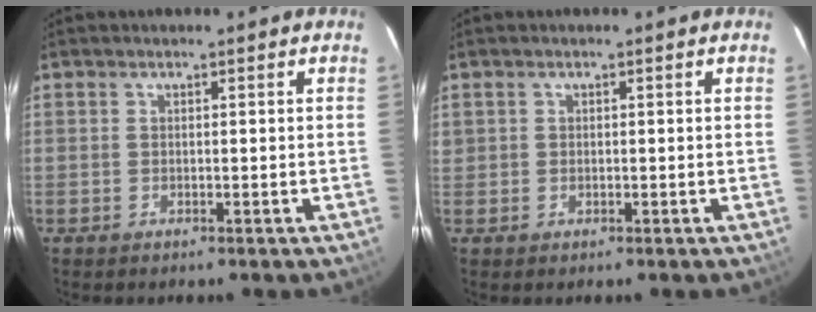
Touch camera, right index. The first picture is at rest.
{"total": 0.8, "force": [0.2, 0.7, 0.1], "torque": [0.003, 0.001, 0.003]}